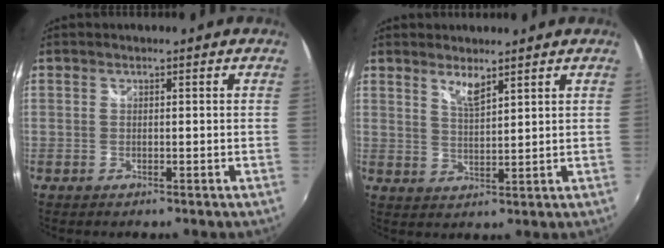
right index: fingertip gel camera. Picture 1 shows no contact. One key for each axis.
{"total": 3.6, "fx": 2.8, "fy": 0.5, "fz": 2.1, "tx": -0.037, "ty": -0.002, "tz": 0.049}